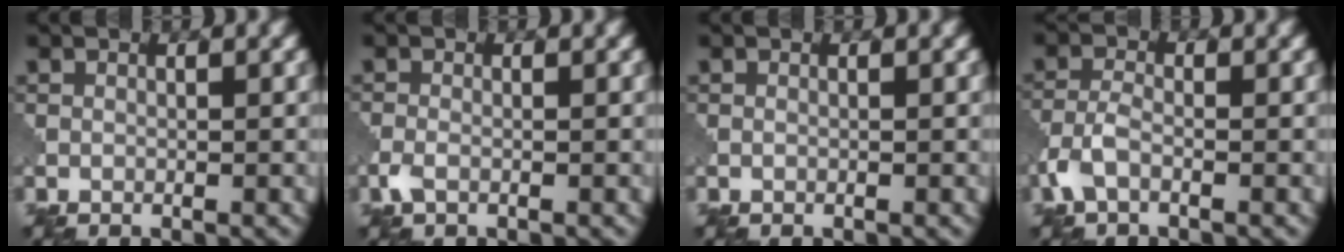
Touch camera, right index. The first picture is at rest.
{"total": 1.4, "force": [-0.8, 0.6, 1.1], "torque": [-0.030, -0.002, -0.021]}
{"total": 0.0}
{"total": 2.8, "force": [-1.4, 1.3, 2.0], "torque": [-0.051, 0.003, -0.040]}